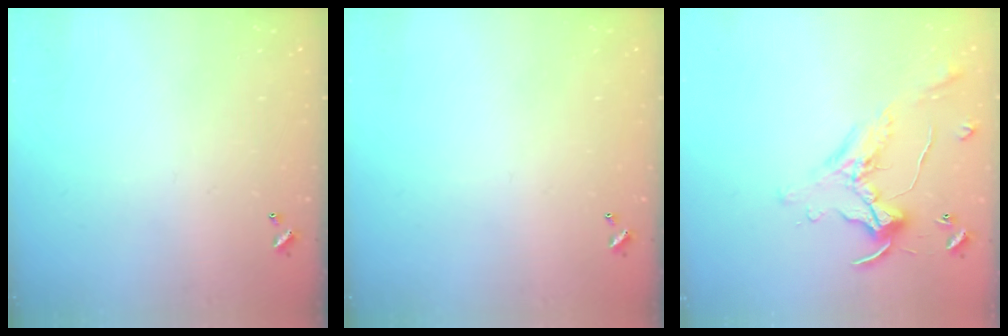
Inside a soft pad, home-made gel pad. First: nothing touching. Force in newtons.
{"total": 0.0}
{"total": 0.7, "press": 0.5, "slide": 0.4}